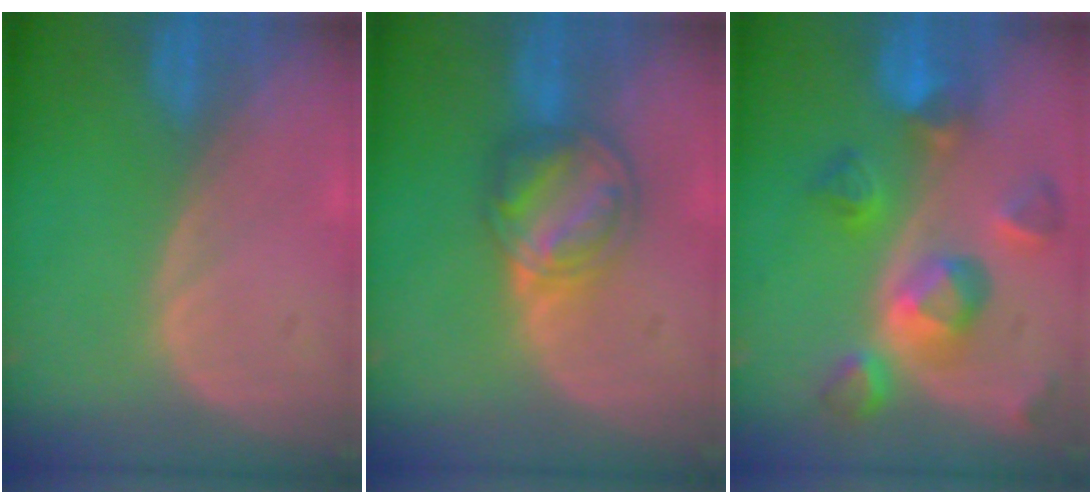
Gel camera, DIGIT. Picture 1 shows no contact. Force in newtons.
{"total": 6.9, "press": 6.3, "slide": 2.8}
{"total": 10.4, "press": 9.2, "slide": 4.9}